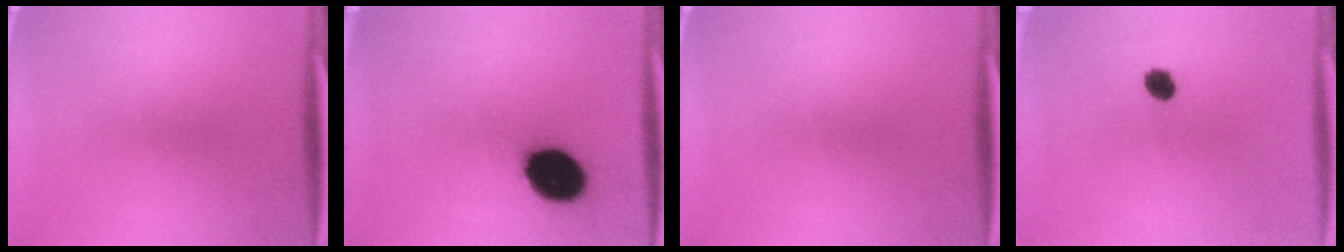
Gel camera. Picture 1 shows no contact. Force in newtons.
{"total": 14.3}
{"total": 0.0}
{"total": 2.9}